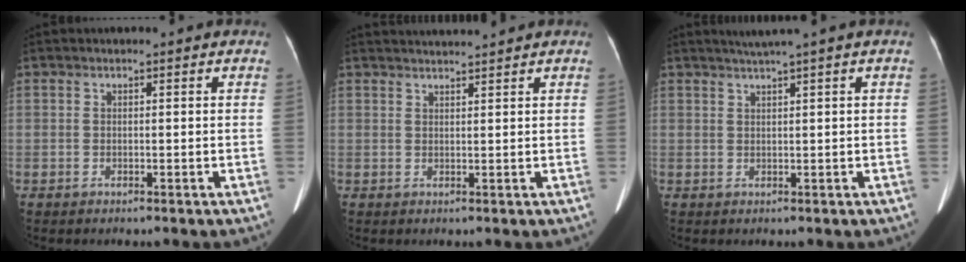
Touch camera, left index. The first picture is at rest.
{"total": 4.0, "force": [3.8, -0.9, 0.7], "torque": [-0.010, 0.017, 0.059]}
{"total": 2.4, "force": [1.8, -0.9, 1.4], "torque": [-0.028, 0.001, 0.037]}